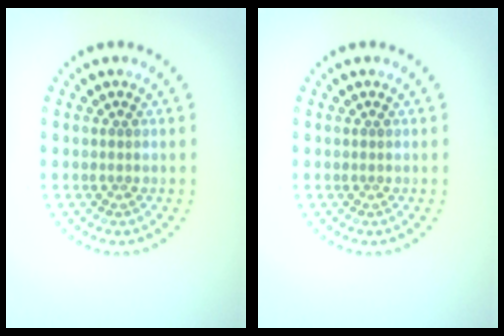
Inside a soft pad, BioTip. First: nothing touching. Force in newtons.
{"total": 0.0}